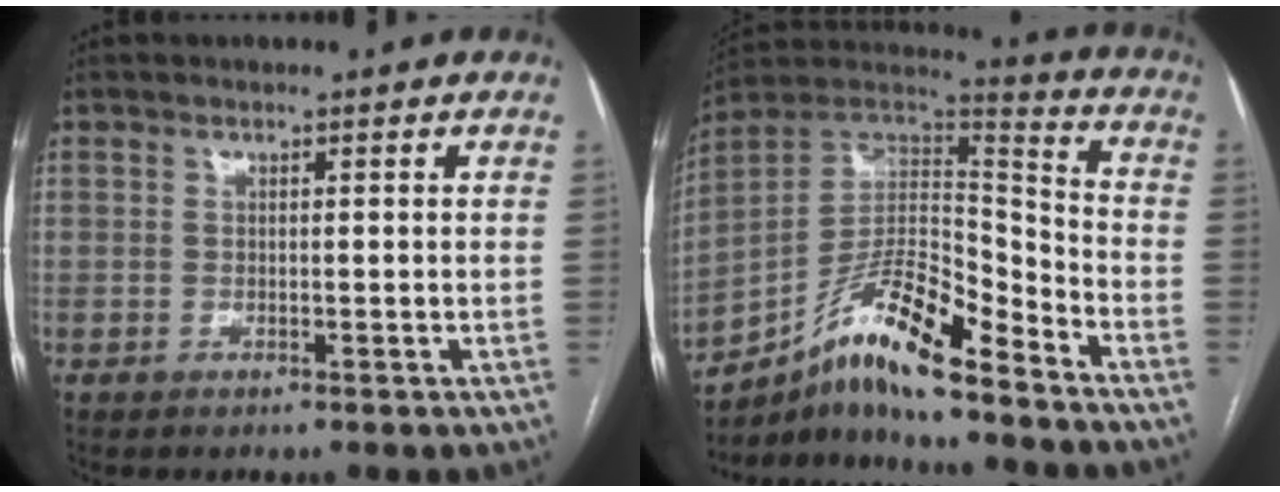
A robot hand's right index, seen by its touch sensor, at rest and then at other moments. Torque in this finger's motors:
{"motor_torque": [1.13, -1.00, 0.71, 0.18]}